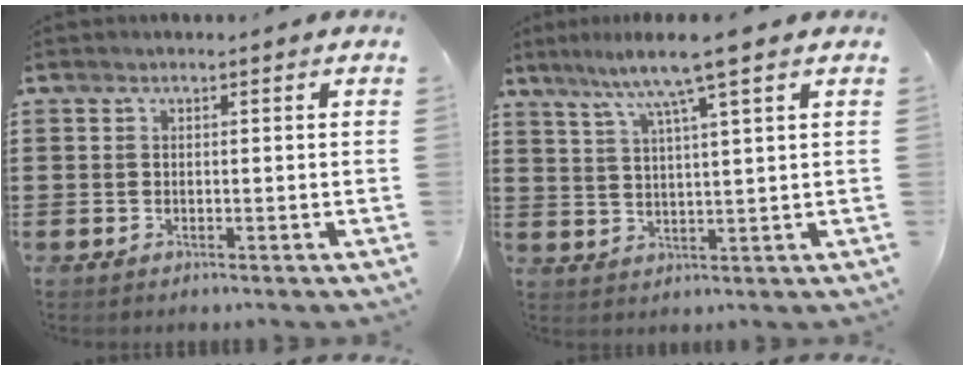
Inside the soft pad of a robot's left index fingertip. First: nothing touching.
{"total": 7.3, "force": [4.9, -0.5, 5.4], "torque": [-0.117, -0.013, 0.080]}